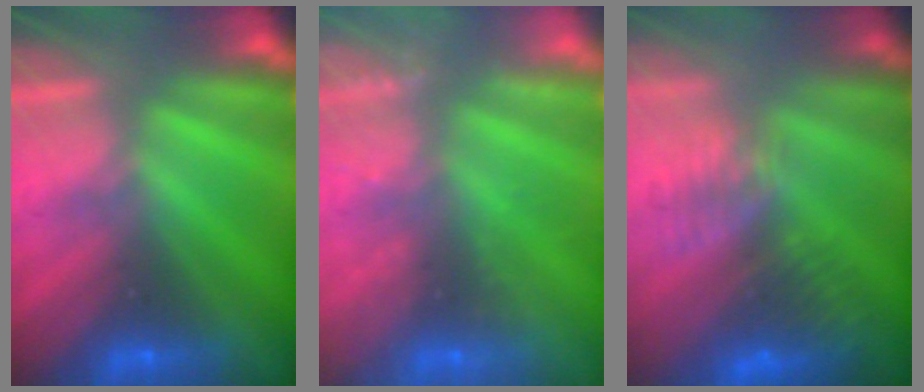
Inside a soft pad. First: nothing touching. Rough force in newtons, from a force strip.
{"total": 2.4}
{"total": 5.9}